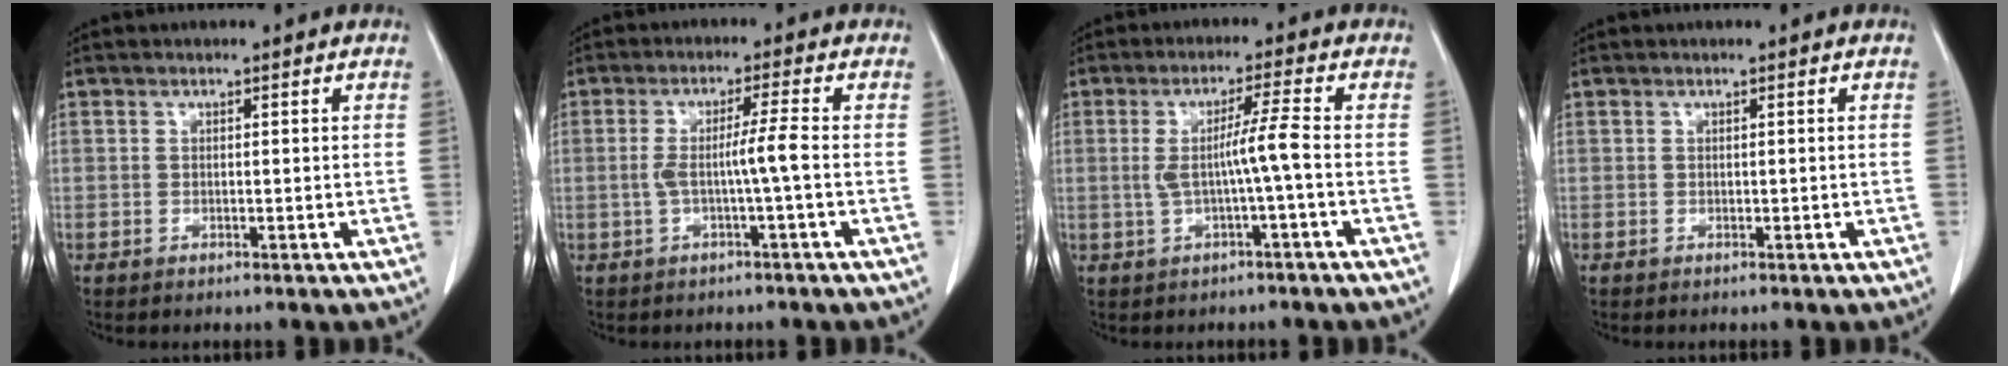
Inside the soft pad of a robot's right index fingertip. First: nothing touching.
{"total": 4.5, "force": [-0.8, -0.7, 4.4], "torque": [-0.083, 0.006, -0.012]}
{"total": 5.1, "force": [-0.6, -0.9, 5.0], "torque": [-0.093, 0.007, -0.008]}
{"total": 0.0}